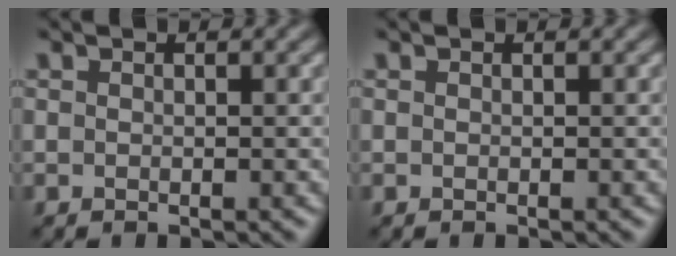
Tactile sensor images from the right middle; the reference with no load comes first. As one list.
[{"total": 0.0}]